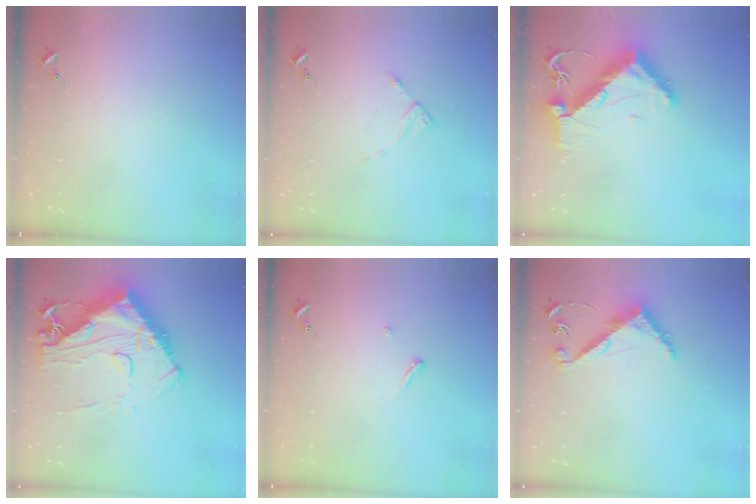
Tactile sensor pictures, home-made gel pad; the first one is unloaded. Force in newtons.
{"total": 2.7, "press": 2.7, "slide": 0.4}
{"total": 12.1, "press": 12.0, "slide": 1.7}
{"total": 23.2, "press": 23.1, "slide": 2.2}
{"total": 3.6, "press": 3.6, "slide": 0.4}
{"total": 6.7, "press": 6.6, "slide": 0.7}